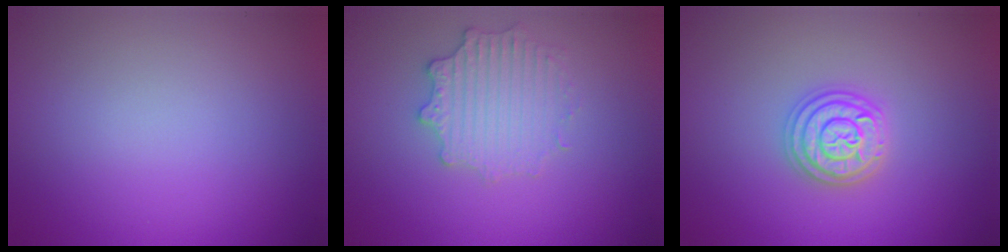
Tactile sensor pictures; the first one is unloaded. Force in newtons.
{"total": 2.7, "press": 2.6, "slide": 0.5}
{"total": 3.2, "press": 3.2, "slide": 0.5}